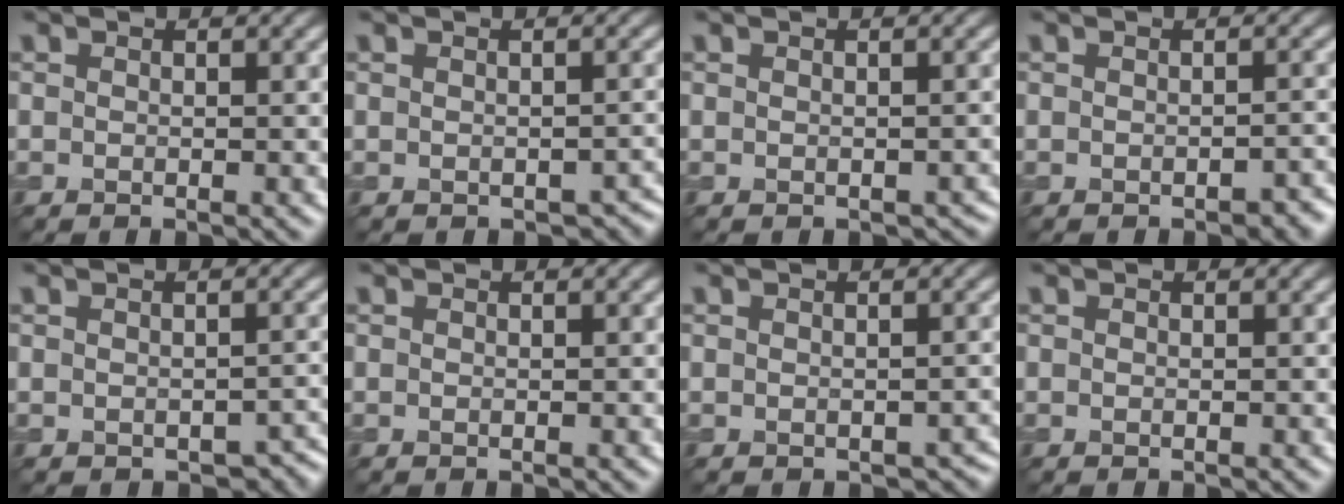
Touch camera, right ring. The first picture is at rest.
{"total": 2.0, "force": [-1.0, 1.3, 1.1], "torque": [-0.010, -0.014, -0.006]}
{"total": 0.9, "force": [-0.4, 0.6, 0.4], "torque": [-0.008, -0.011, -0.004]}
{"total": 1.3, "force": [-0.8, 0.6, 0.8], "torque": [-0.014, -0.001, -0.010]}
{"total": 2.7, "force": [-1.3, 1.7, 1.7], "torque": [-0.013, -0.014, -0.010]}
{"total": 0.0}
{"total": 1.7, "force": [-0.8, 1.1, 1.0], "torque": [-0.011, -0.013, -0.004]}
{"total": 0.0}